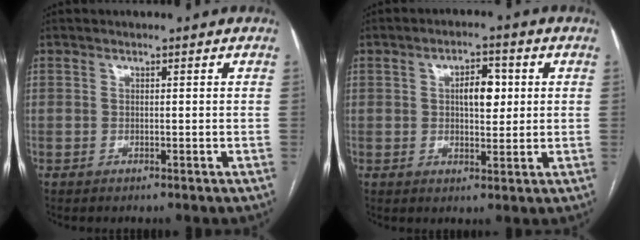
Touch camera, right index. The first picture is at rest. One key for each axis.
{"total": 5.5, "fx": 1.2, "fy": 2.6, "fz": 4.6, "tx": -0.071, "ty": 0.010, "tz": 0.021}